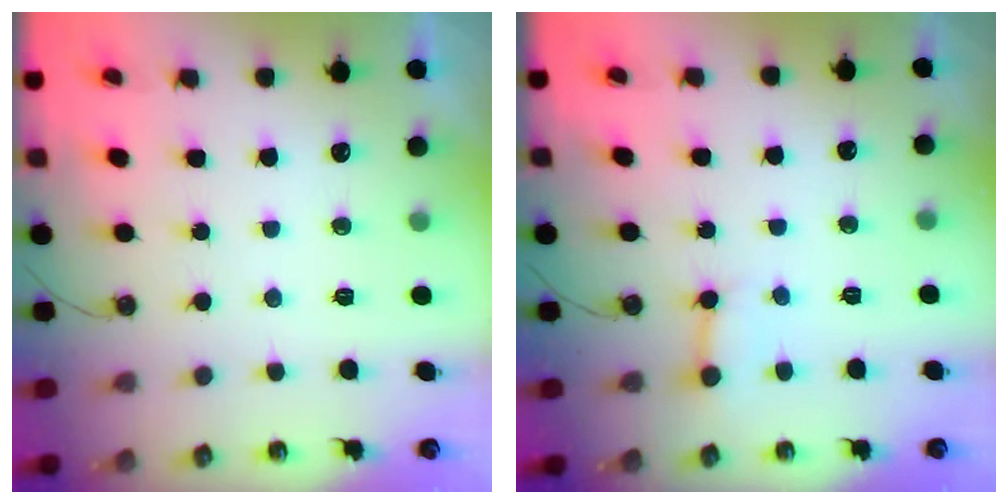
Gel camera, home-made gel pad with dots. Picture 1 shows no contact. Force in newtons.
{"total": 2.8, "press": 2.8, "slide": 0.2}